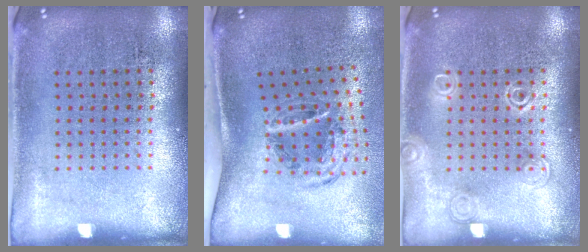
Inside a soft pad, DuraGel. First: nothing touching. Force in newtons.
{"total": 1.5, "press": 1.1, "slide": 1.0}
{"total": 1.7, "press": 1.7, "slide": 0.3}